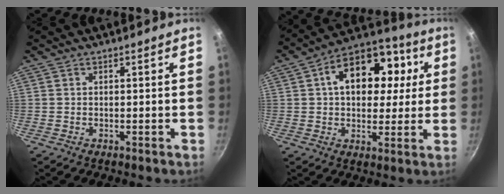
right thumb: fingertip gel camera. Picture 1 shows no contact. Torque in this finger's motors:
{"motor_torque": [-0.37, 2.86, 1.47, 0.47, 0.09]}